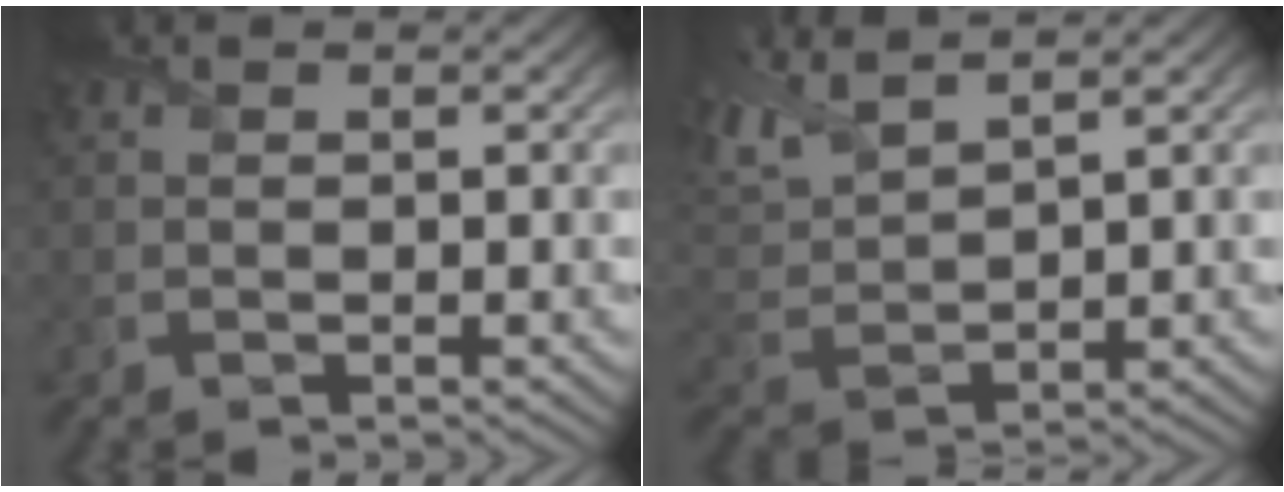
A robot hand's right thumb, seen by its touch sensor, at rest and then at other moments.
{"total": 7.0, "force": [5.4, 1.9, 4.1], "torque": [-0.116, 0.022, 0.112]}